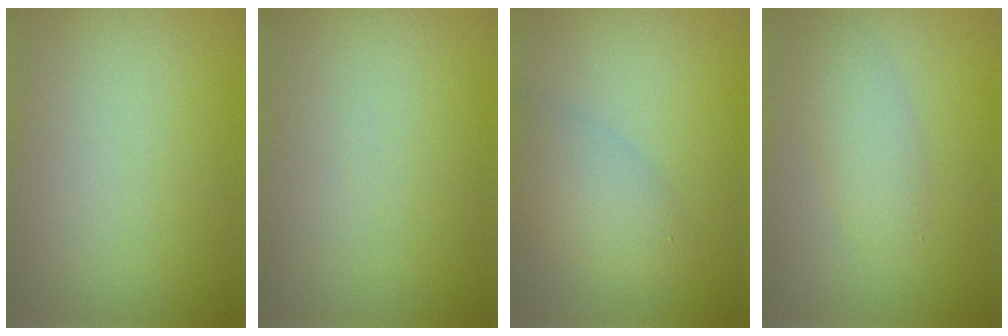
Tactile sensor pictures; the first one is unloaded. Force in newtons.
{"total": 0.0}
{"total": 3.8, "press": 3.8, "slide": 0.2}
{"total": 2.7, "press": 2.7, "slide": 0.1}